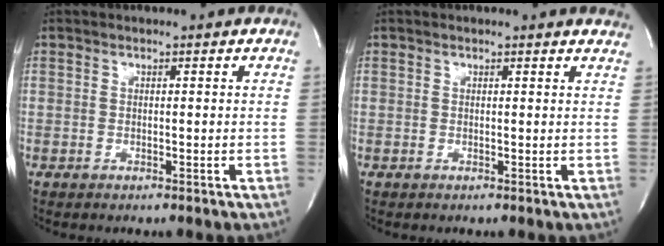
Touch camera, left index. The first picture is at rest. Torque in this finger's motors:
{"motor_torque": [-0.17, 0.11, -0.15, -0.04]}